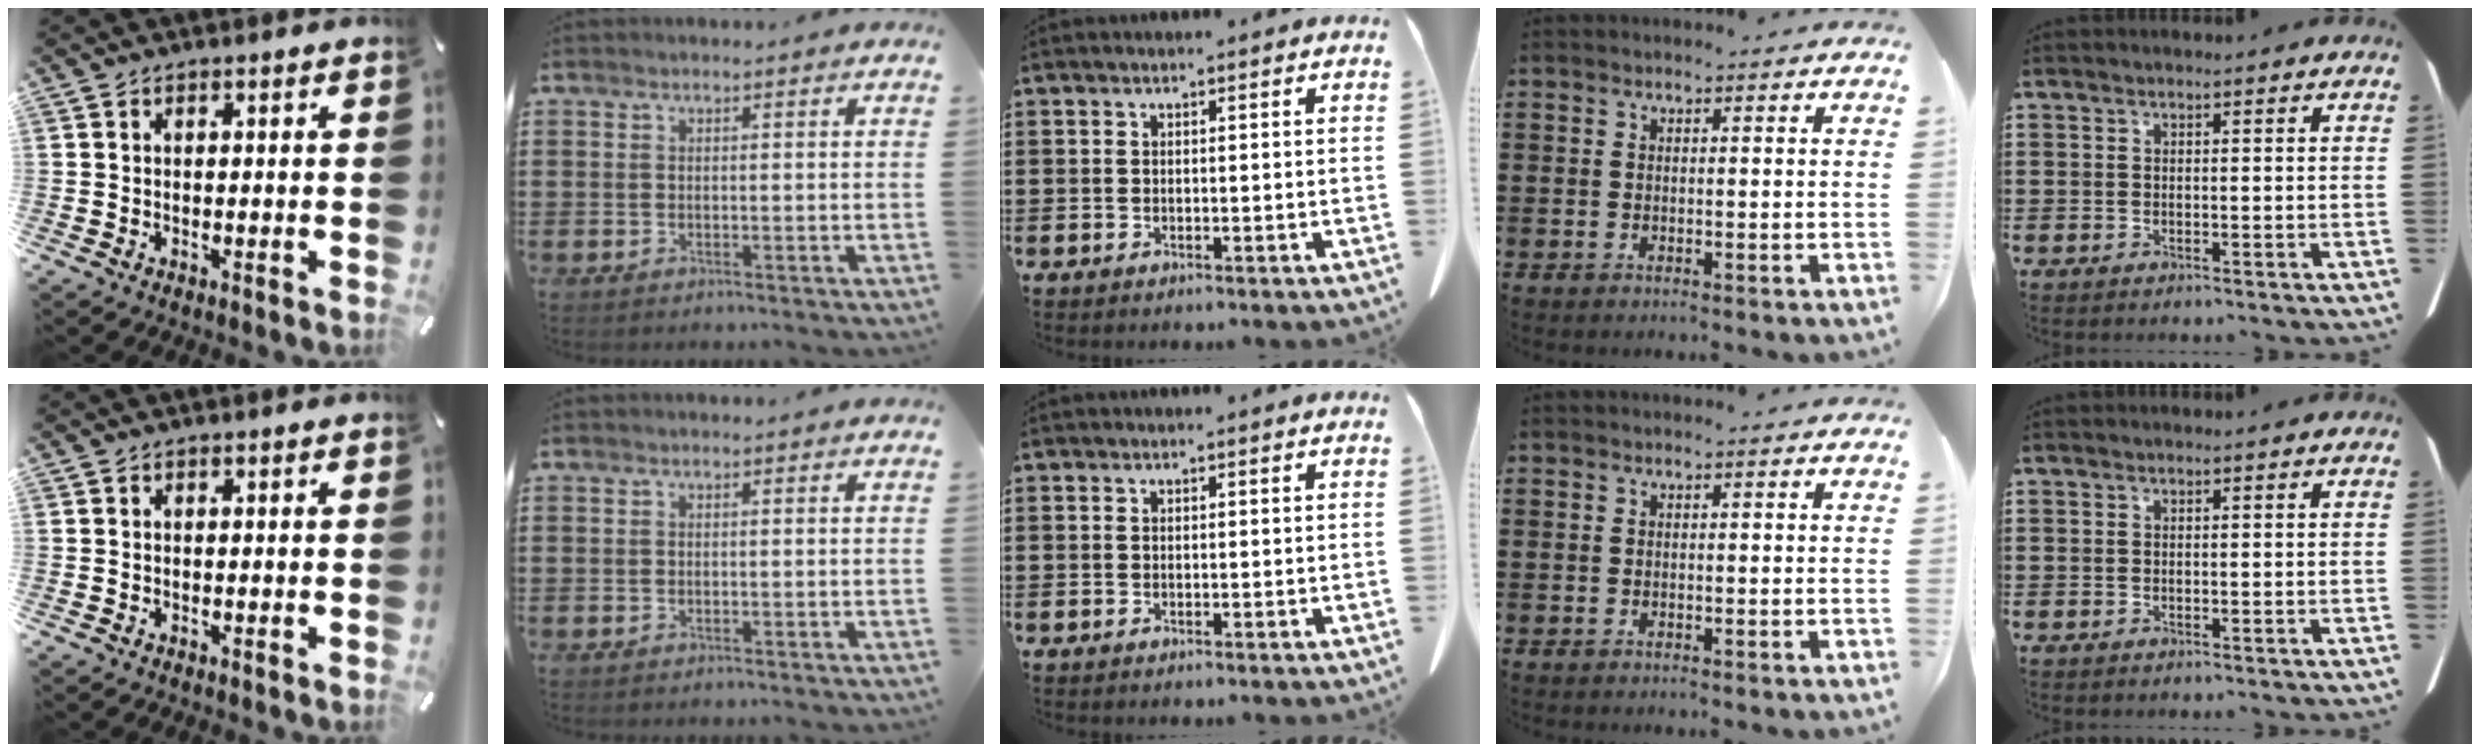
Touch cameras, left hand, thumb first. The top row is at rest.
{}